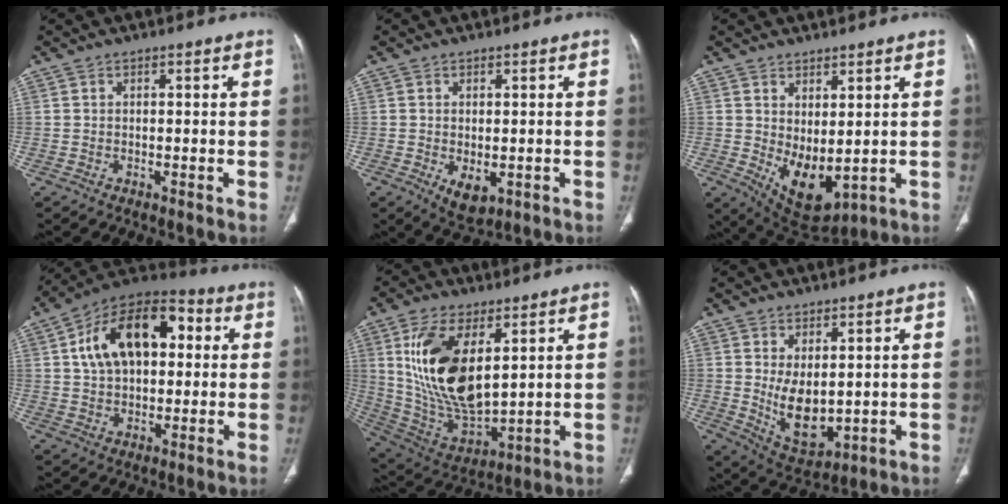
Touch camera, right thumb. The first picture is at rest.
{"total": 4.9, "force": [-1.2, 2.9, 3.8], "torque": [-0.057, -0.009, -0.004]}
{"total": 9.1, "force": [0.2, 4.9, 7.7], "torque": [-0.112, -0.020, 0.032]}
{"total": 18.7, "force": [4.1, 11.2, 14.4], "torque": [-0.208, 0.023, 0.059]}
{"total": 19.6, "force": [5.9, 9.7, 15.9], "torque": [-0.291, -0.027, 0.129]}
{"total": 9.2, "force": [0.8, 5.1, 7.6], "torque": [-0.109, -0.022, 0.041]}